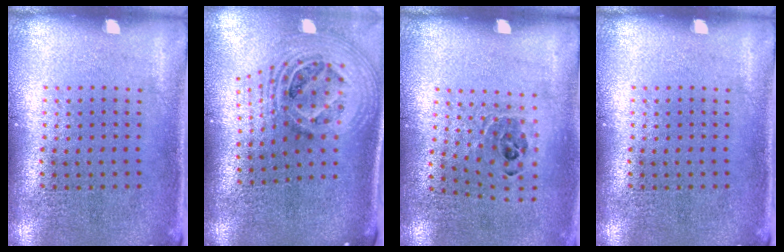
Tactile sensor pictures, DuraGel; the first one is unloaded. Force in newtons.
{"total": 2.8, "press": 1.9, "slide": 2.0}
{"total": 0.9, "press": 0.8, "slide": 0.5}
{"total": 0.0}